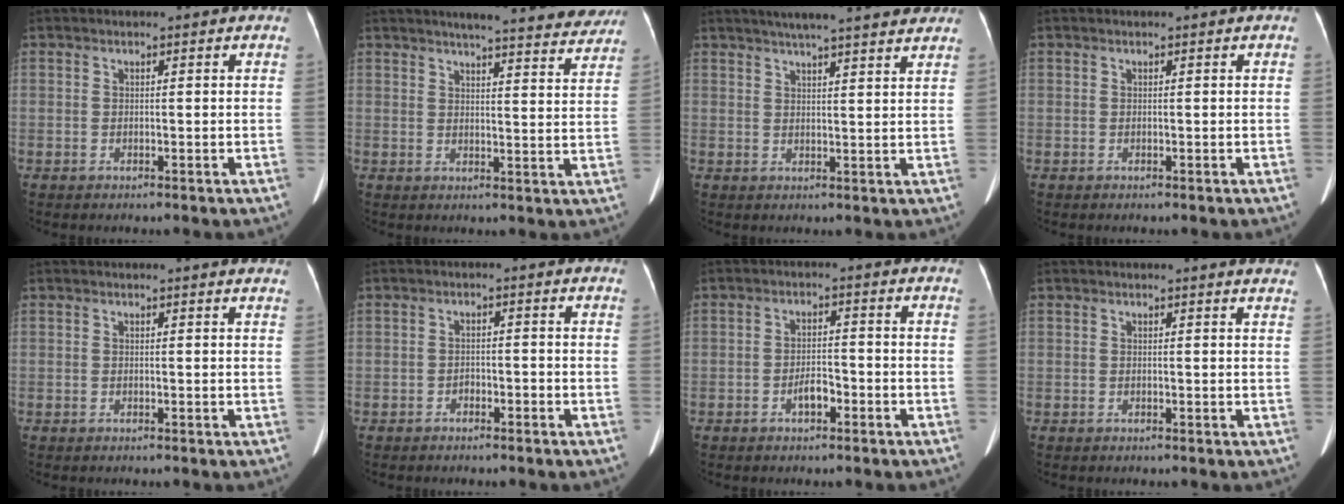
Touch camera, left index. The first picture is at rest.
{"total": 18.6, "force": [16.7, 2.4, 7.7], "torque": [-0.089, -0.017, 0.192]}
{"total": 15.1, "force": [13.1, 1.3, 7.5], "torque": [-0.108, 0.025, 0.166]}
{"total": 0.0}
{"total": 2.2, "force": [2.1, -0.1, 0.6], "torque": [-0.013, -0.003, 0.011]}
{"total": 1.2, "force": [-0.9, 0.6, 0.5], "torque": [-0.007, 0.002, -0.014]}
{"total": 2.8, "force": [-1.5, 1.2, 2.0], "torque": [-0.036, 0.005, -0.027]}
{"total": 3.7, "force": [3.5, 0.1, 1.1], "torque": [-0.014, -0.007, 0.019]}